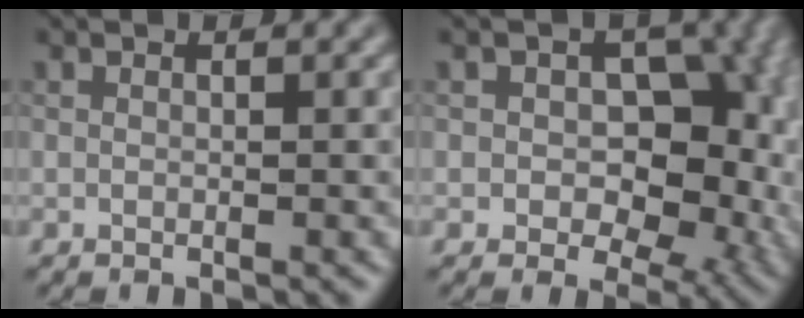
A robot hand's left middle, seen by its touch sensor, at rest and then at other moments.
{"total": 9.5, "force": [0.5, 6.6, 6.8], "torque": [-0.056, -0.006, 0.007]}